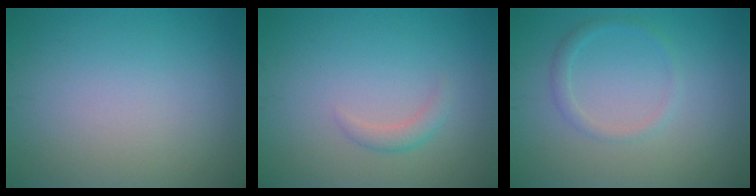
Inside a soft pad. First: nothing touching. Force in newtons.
{"total": 1.3, "press": 1.3, "slide": 0.1}
{"total": 1.4, "press": 1.4, "slide": 0.0}